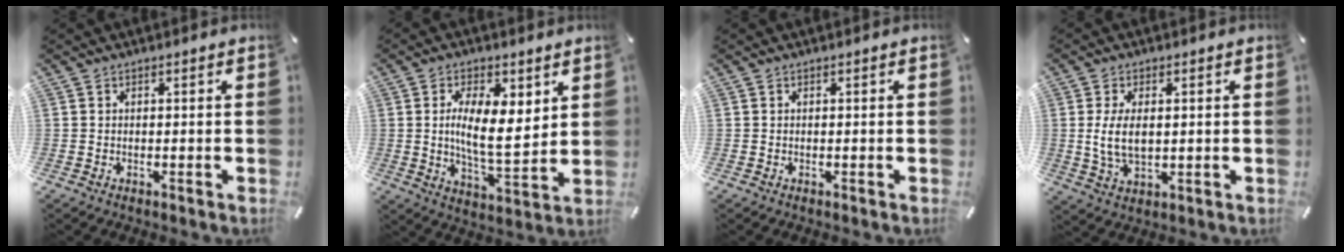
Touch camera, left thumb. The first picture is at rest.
{"total": 11.6, "force": [2.2, 5.2, 10.1], "torque": [-0.171, -0.009, 0.034]}
{"total": 0.0}
{"total": 7.4, "force": [0.7, 4.1, 6.1], "torque": [-0.130, 0.001, 0.008]}